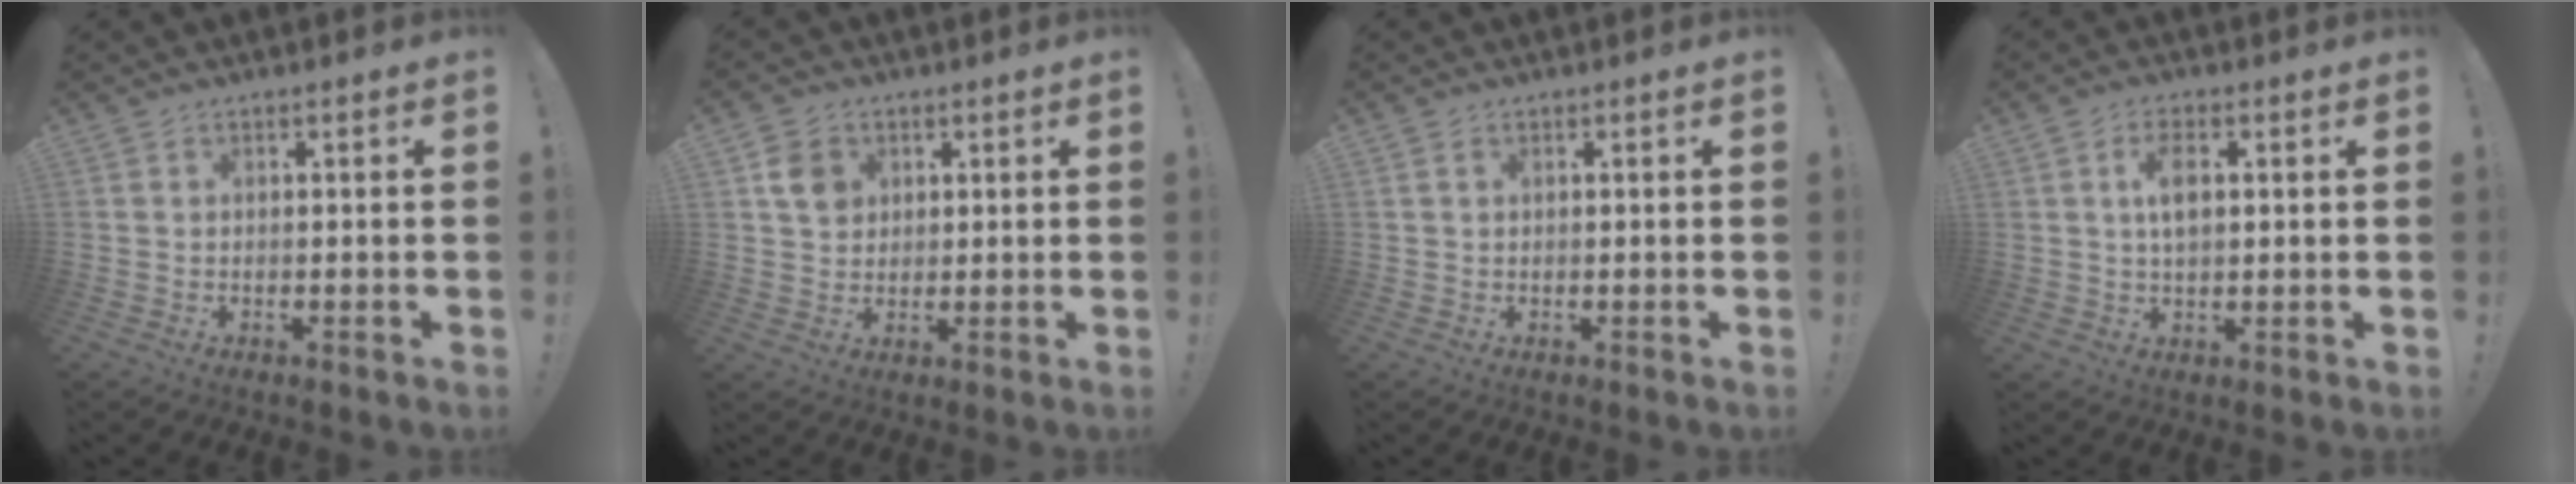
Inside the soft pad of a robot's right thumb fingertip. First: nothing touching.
{"total": 6.5, "force": [2.6, 5.4, 2.5], "torque": [-0.025, -0.006, 0.048]}
{"total": 1.1, "force": [0.6, 0.7, 0.6], "torque": [-0.011, 0.002, 0.010]}
{"total": 6.3, "force": [1.6, 3.7, 5.0], "torque": [-0.075, 0.002, 0.024]}